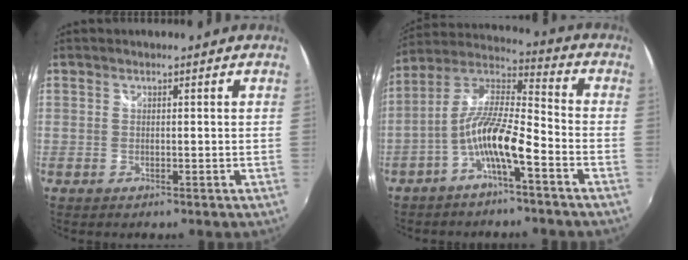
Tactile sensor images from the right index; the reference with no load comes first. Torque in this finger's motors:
{"motor_torque": [1.40, -0.74, 0.92, 0.21]}